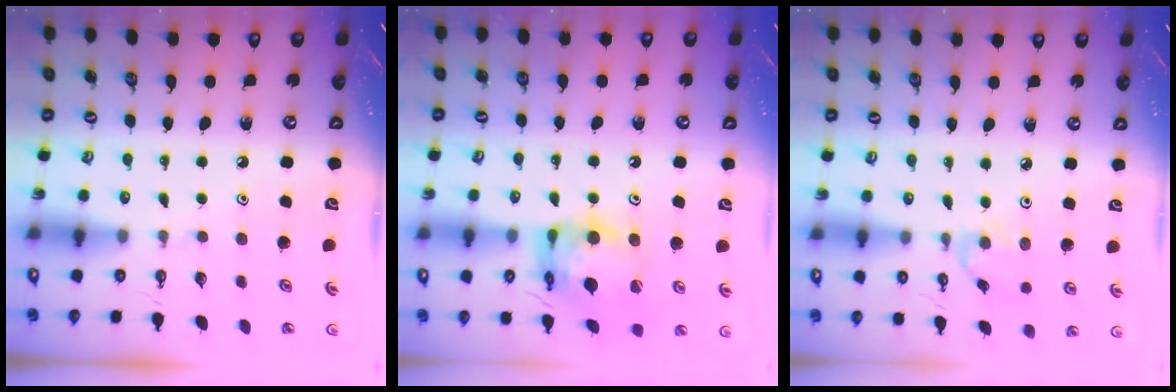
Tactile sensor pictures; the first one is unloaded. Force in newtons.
{"total": 13.7, "press": 13.6, "slide": 1.7}
{"total": 1.1, "press": 1.1, "slide": 0.3}